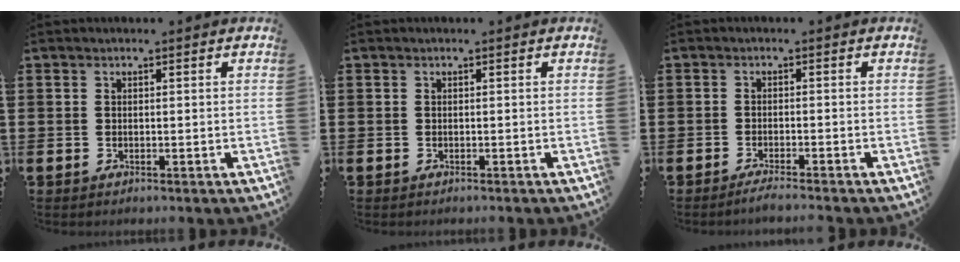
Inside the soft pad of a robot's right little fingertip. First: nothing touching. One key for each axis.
{"total": 0.0}
{"total": 1.4, "fx": -1.1, "fy": -0.1, "fz": 0.8, "tx": -0.011, "ty": 0.000, "tz": -0.022}